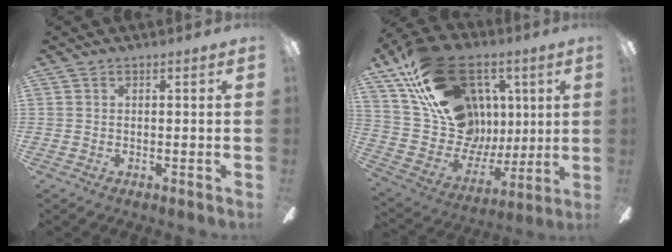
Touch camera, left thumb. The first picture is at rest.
{"total": 26.3, "force": [12.2, 18.0, 14.8], "torque": [-0.252, -0.060, 0.247]}